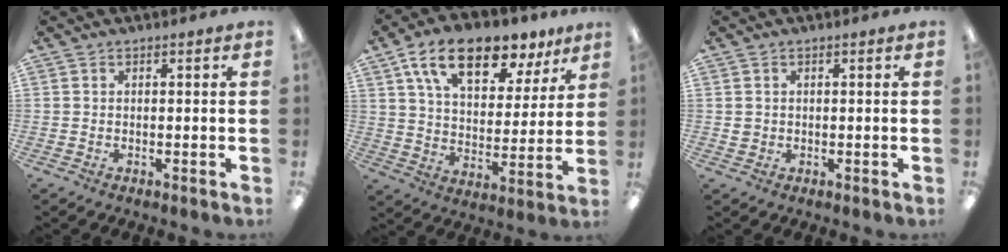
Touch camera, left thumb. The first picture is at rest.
{"total": 16.8, "force": [10.8, 8.3, 9.8], "torque": [-0.158, -0.052, 0.187]}
{"total": 1.2, "force": [0.2, 1.2, 0.0], "torque": [-0.003, 0.004, 0.003]}